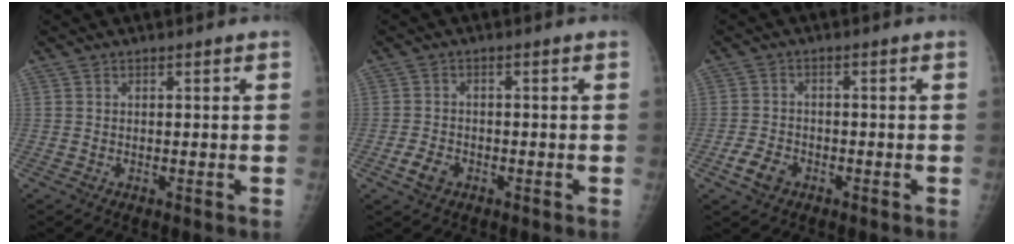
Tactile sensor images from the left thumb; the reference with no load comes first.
{"total": 3.4, "force": [-1.6, 2.4, 1.8], "torque": [-0.030, 0.008, -0.027]}
{"total": 4.4, "force": [-2.2, 3.1, 2.2], "torque": [-0.038, 0.012, -0.037]}